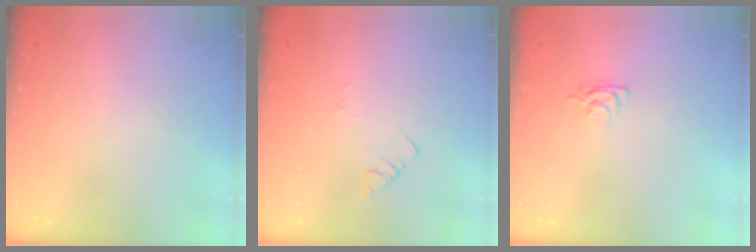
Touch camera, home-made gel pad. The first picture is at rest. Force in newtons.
{"total": 3.2, "press": 3.2, "slide": 0.3}
{"total": 3.9, "press": 3.9, "slide": 0.4}